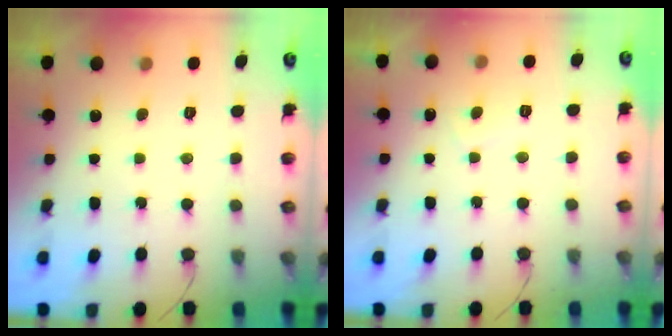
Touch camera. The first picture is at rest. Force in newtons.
{"total": 2.1, "press": 1.9, "slide": 0.7}